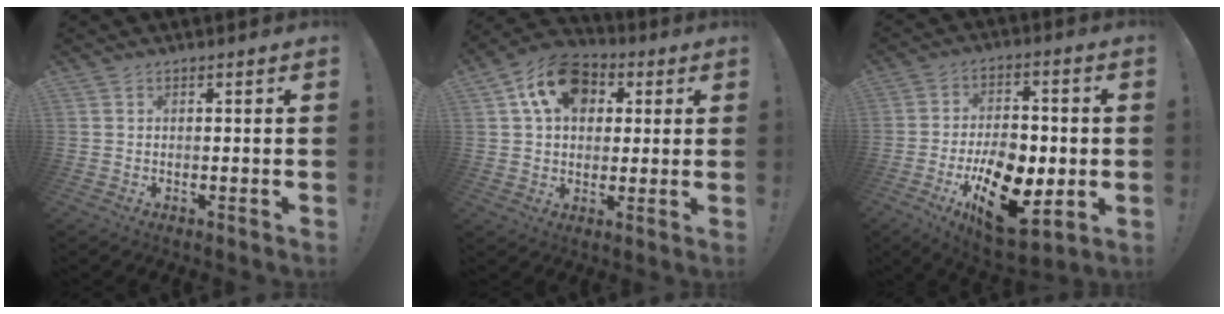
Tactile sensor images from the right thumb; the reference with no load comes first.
{"total": 15.1, "force": [5.8, 11.0, 8.5], "torque": [-0.131, -0.010, 0.111]}
{"total": 19.8, "force": [-6.6, 11.5, 14.7], "torque": [-0.237, 0.034, -0.095]}